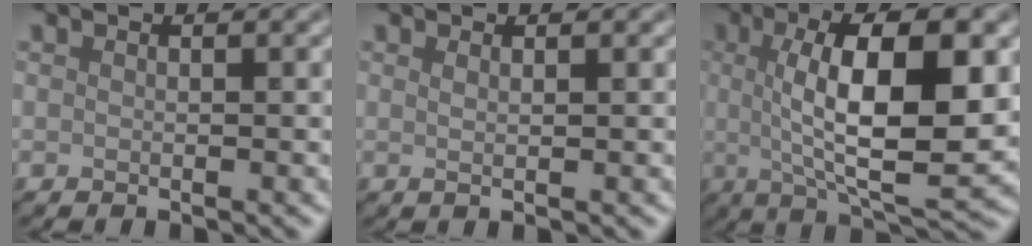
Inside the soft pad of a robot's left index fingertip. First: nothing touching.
{"total": 1.0, "force": [0.5, 0.3, 0.8], "torque": [-0.008, 0.000, 0.003]}
{"total": 11.3, "force": [1.5, 3.4, 10.7], "torque": [-0.153, 0.006, 0.023]}